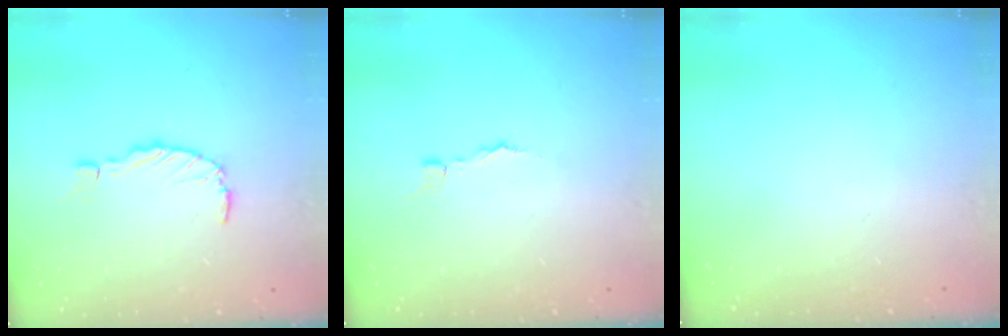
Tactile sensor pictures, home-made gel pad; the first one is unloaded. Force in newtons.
{"total": 2.9, "press": 2.9, "slide": 0.2}
{"total": 0.0}